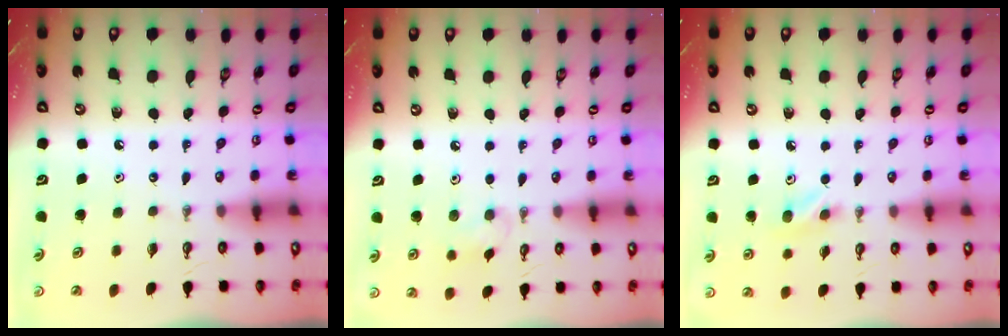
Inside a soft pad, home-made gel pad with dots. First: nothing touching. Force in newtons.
{"total": 6.3, "press": 5.5, "slide": 3.1}
{"total": 6.5, "press": 6.3, "slide": 1.7}